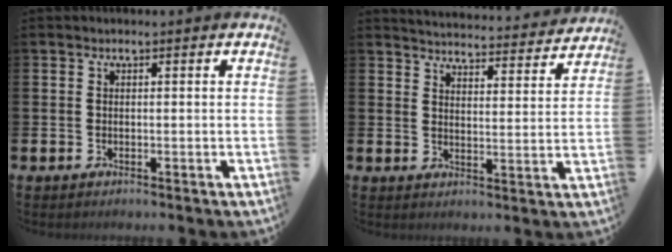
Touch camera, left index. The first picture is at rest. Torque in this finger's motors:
{"motor_torque": [0.89, -1.25, 0.20, 0.01]}